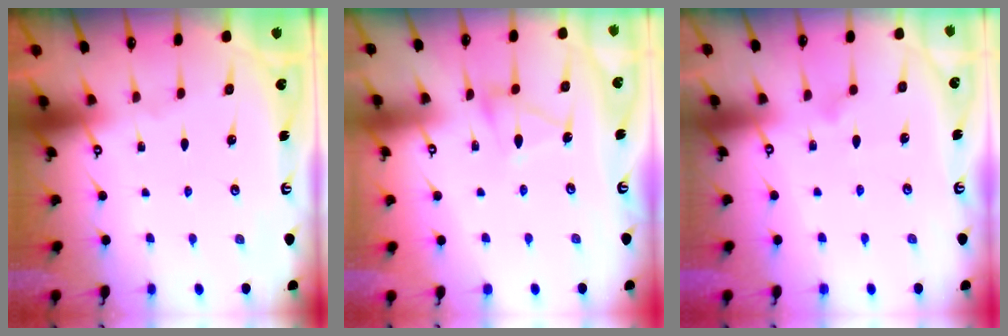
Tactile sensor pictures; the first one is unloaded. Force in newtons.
{"total": 6.7, "press": 6.6, "slide": 0.5}
{"total": 8.1, "press": 8.1, "slide": 0.4}